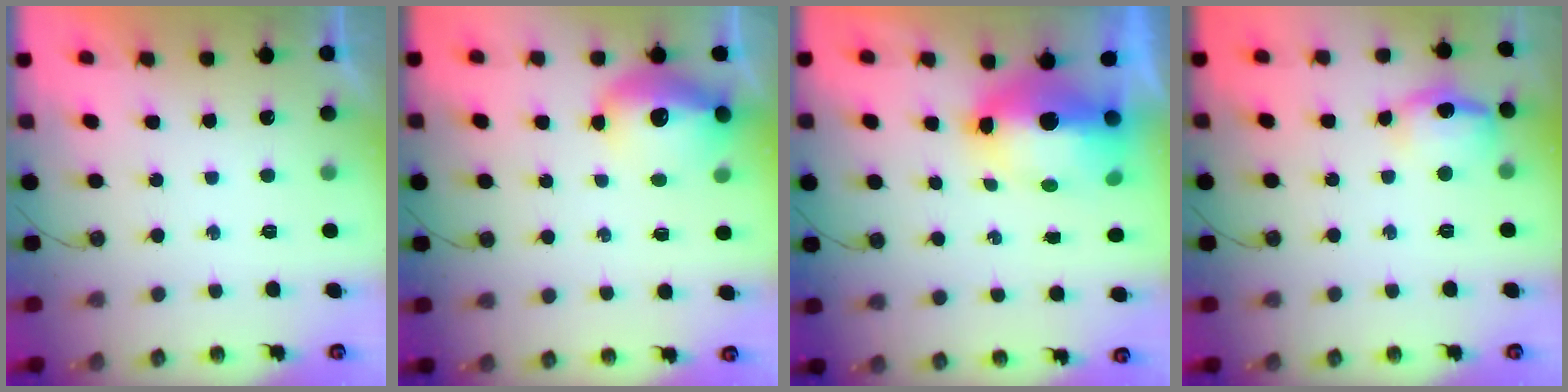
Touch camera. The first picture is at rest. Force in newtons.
{"total": 14.1, "press": 14.0, "slide": 1.1}
{"total": 11.4, "press": 11.2, "slide": 1.6}
{"total": 12.0, "press": 11.9, "slide": 1.4}